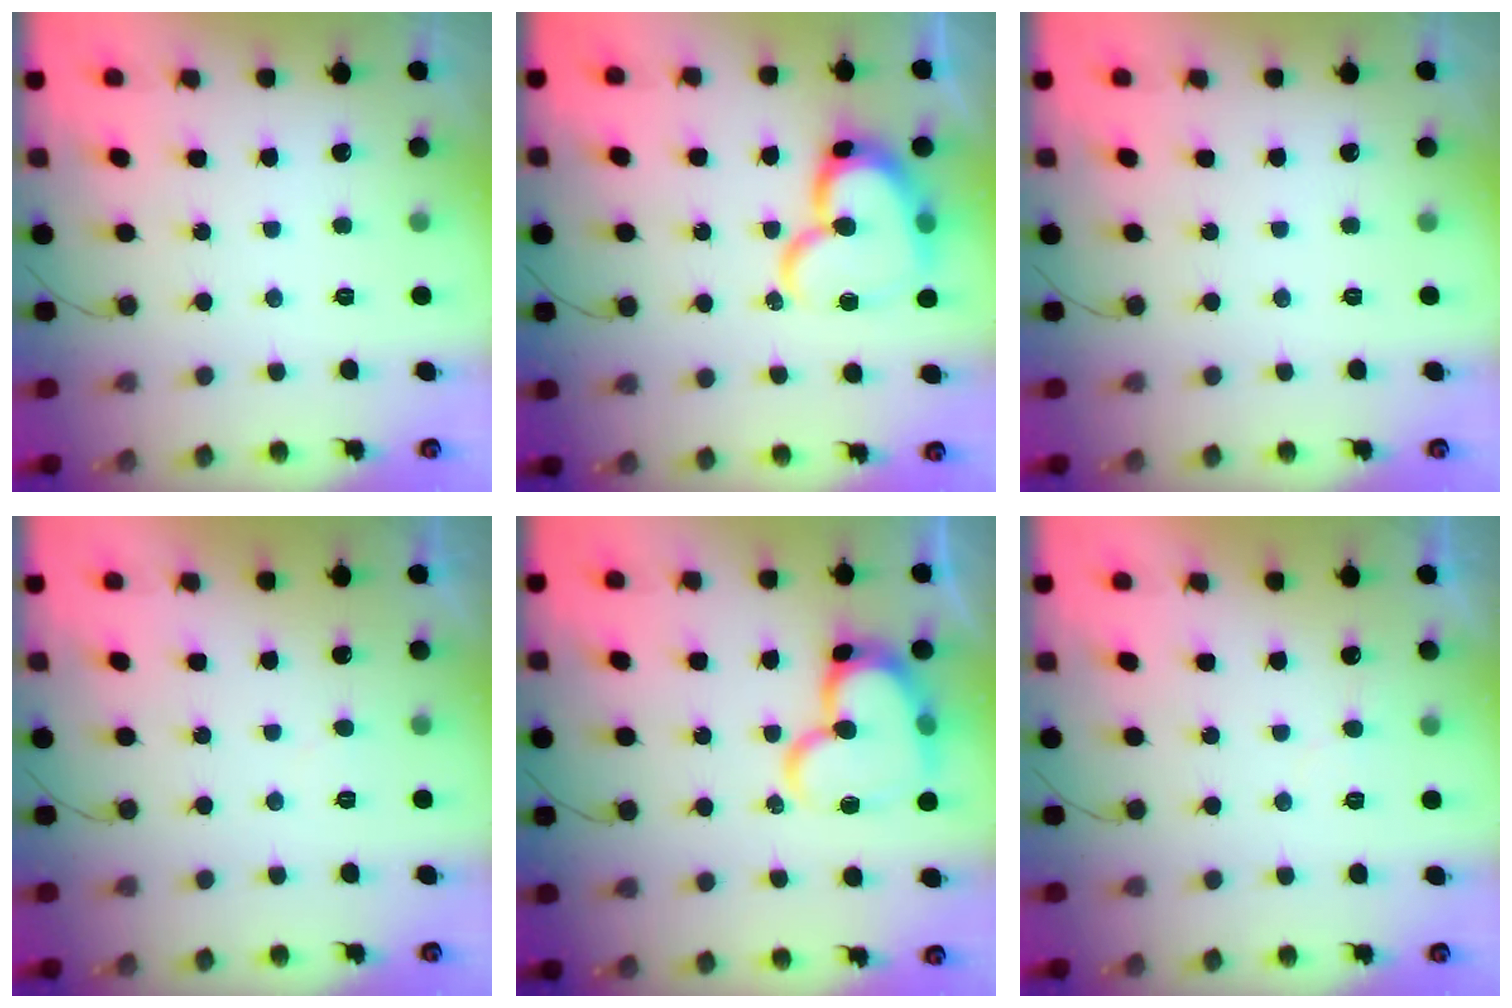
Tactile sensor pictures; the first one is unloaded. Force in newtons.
{"total": 17.7, "press": 17.7, "slide": 1.7}
{"total": 0.0}
{"total": 2.4, "press": 2.4, "slide": 0.2}
{"total": 18.2, "press": 18.1, "slide": 1.8}
{"total": 4.1, "press": 4.1, "slide": 0.1}